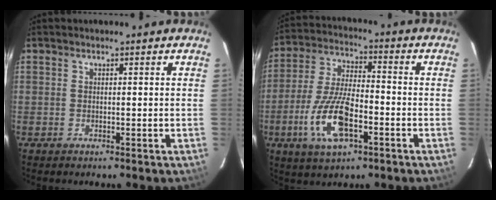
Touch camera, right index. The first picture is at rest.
{"total": 13.8, "force": [-5.3, 5.1, 11.7], "torque": [-0.250, -0.008, -0.098]}